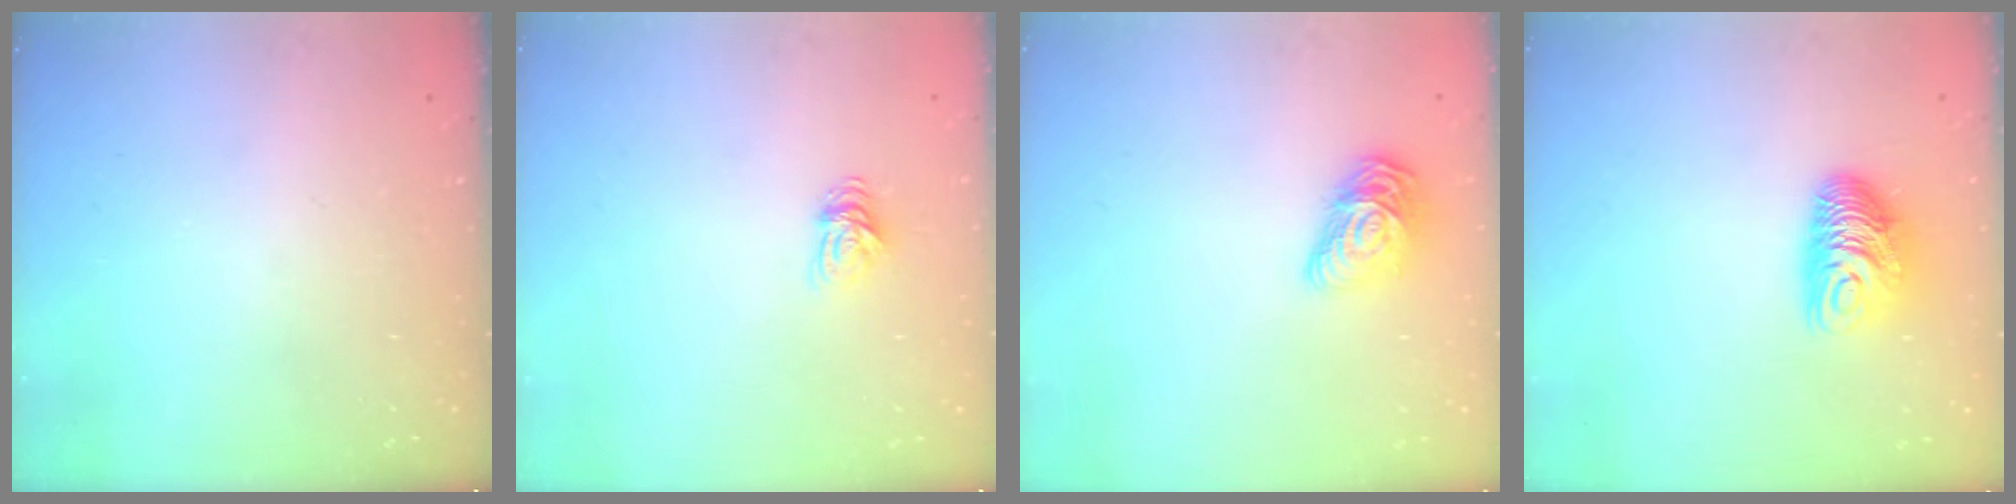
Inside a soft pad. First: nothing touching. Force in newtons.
{"total": 6.3, "press": 6.3, "slide": 0.6}
{"total": 11.6, "press": 11.5, "slide": 0.5}
{"total": 10.2, "press": 10.2, "slide": 0.4}